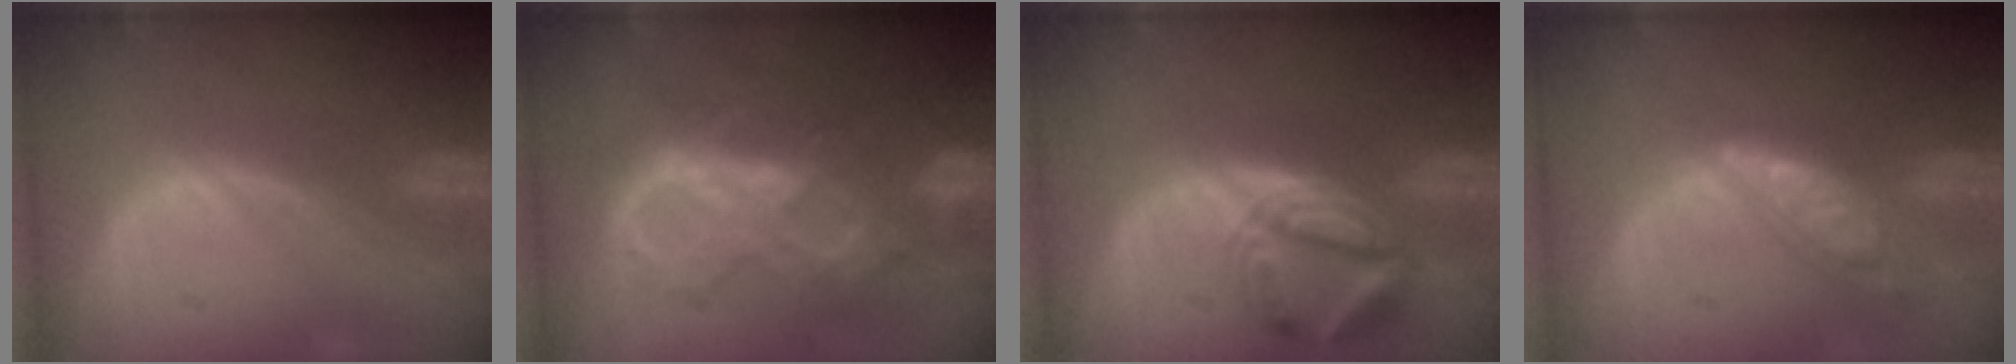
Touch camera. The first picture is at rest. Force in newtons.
{"total": 10.5, "press": 10.4, "slide": 1.3}
{"total": 6.1, "press": 6.1, "slide": 0.2}
{"total": 6.4, "press": 6.4, "slide": 0.5}